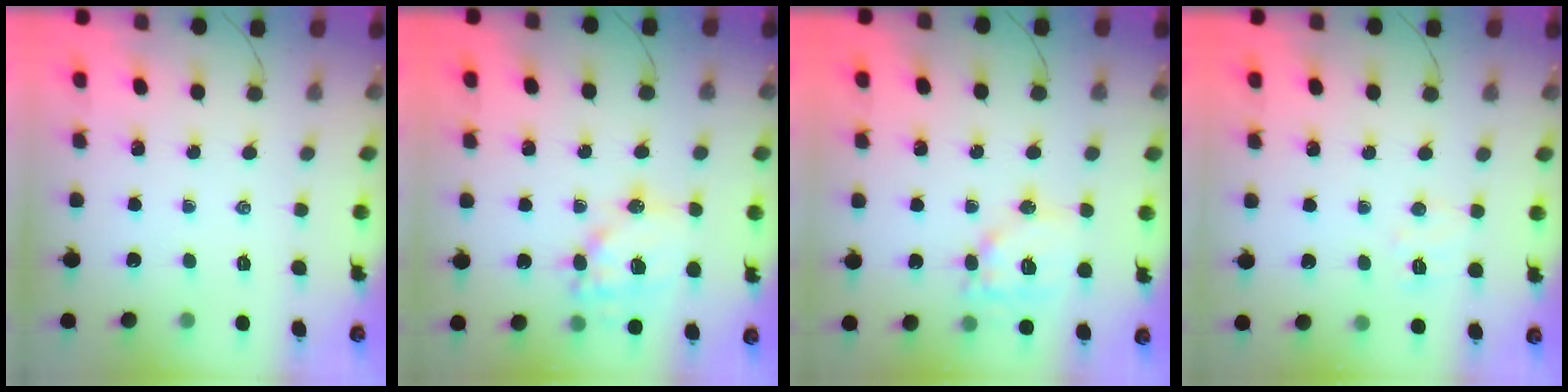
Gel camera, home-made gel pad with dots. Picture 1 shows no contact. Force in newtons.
{"total": 15.5, "press": 15.2, "slide": 3.2}
{"total": 12.3, "press": 12.1, "slide": 1.7}
{"total": 4.9, "press": 4.7, "slide": 1.2}